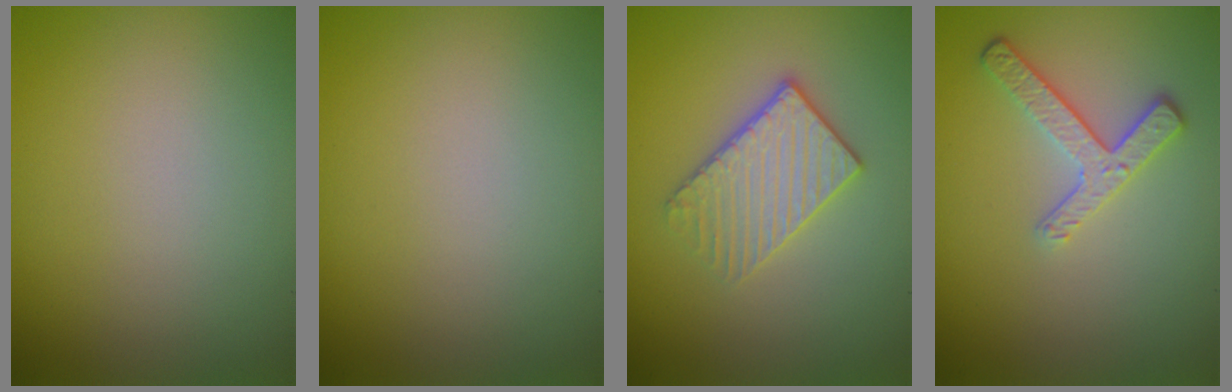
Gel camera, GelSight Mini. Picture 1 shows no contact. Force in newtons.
{"total": 0.0}
{"total": 3.3, "press": 3.1, "slide": 1.1}
{"total": 2.7, "press": 2.3, "slide": 1.5}